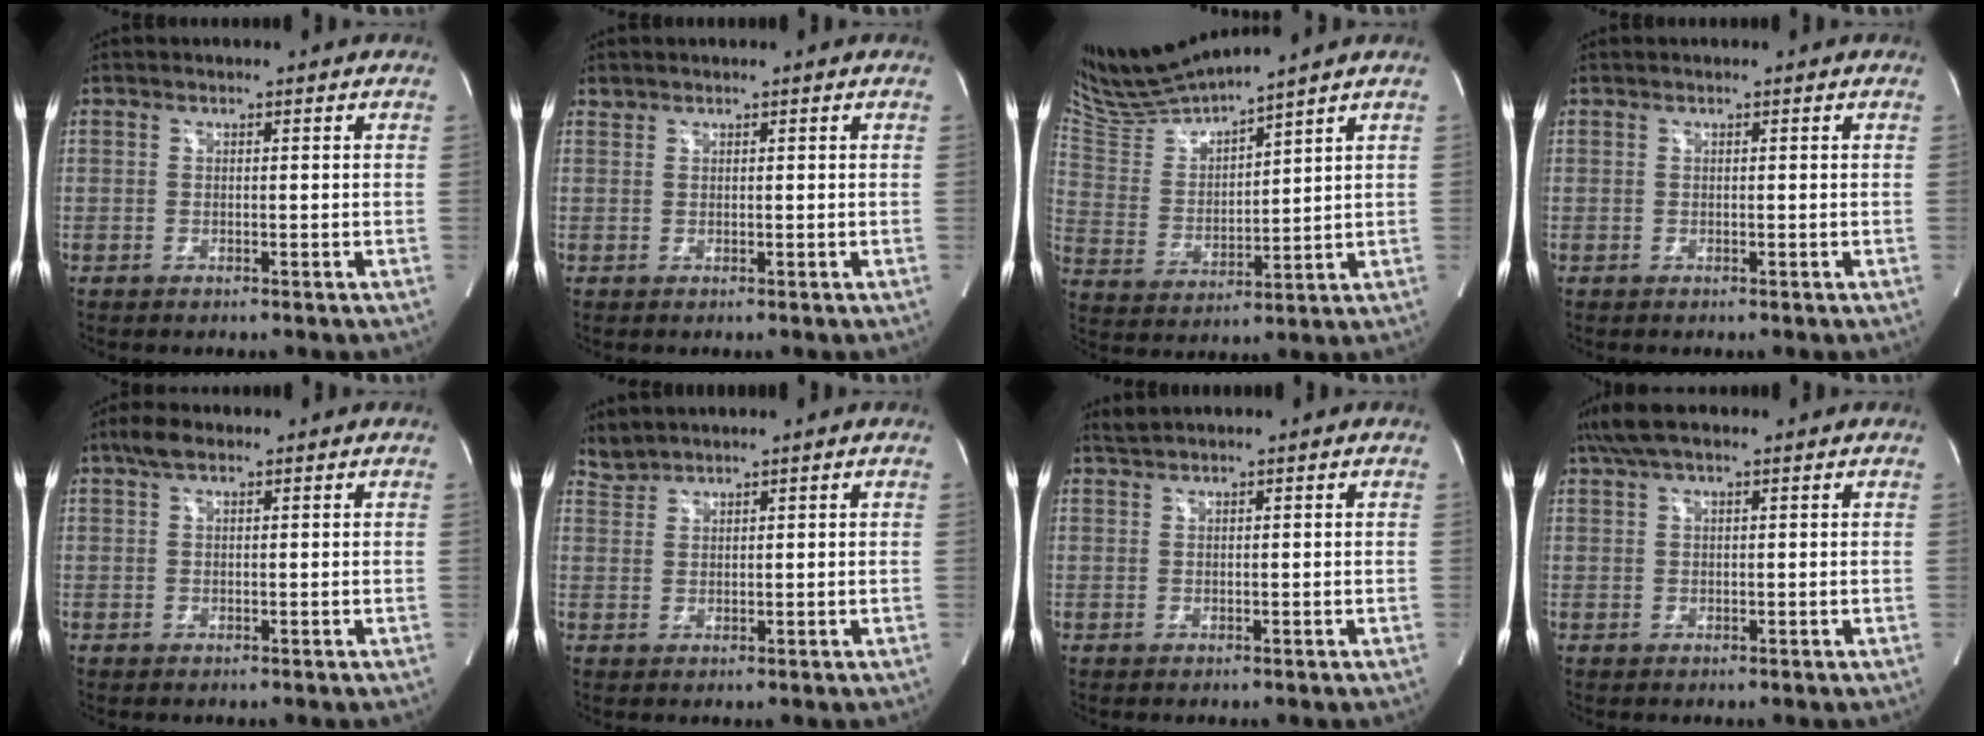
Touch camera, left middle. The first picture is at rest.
{"total": 0.6, "force": [0.6, 0.0, -0.1], "torque": [-0.003, 0.006, 0.015]}
{"total": 11.9, "force": [11.2, -0.7, 4.1], "torque": [-0.097, 0.003, 0.228]}
{"total": 0.0}
{"total": 3.0, "force": [2.0, 1.0, 2.0], "torque": [-0.049, 0.018, 0.038]}
{"total": 2.2, "force": [2.2, -0.1, -0.3], "torque": [-0.005, 0.010, 0.054]}
{"total": 1.4, "force": [1.3, -0.3, 0.4], "torque": [-0.016, 0.011, 0.031]}
{"total": 5.8, "force": [4.3, 1.4, 3.7], "torque": [-0.079, 0.037, 0.078]}